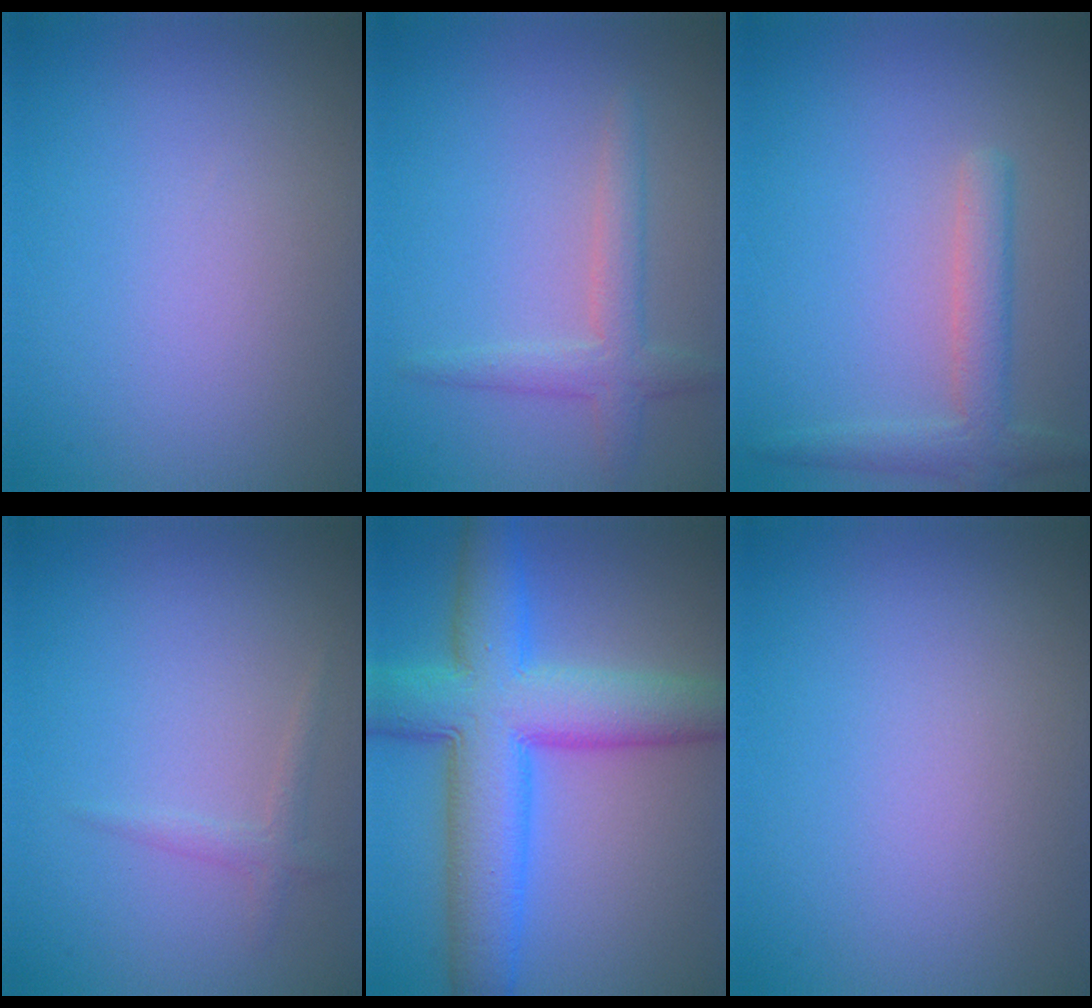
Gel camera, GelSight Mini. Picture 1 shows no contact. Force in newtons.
{"total": 2.5, "press": 2.5, "slide": 0.1}
{"total": 3.0, "press": 3.0, "slide": 0.1}
{"total": 1.1, "press": 1.1, "slide": 0.0}
{"total": 10.4, "press": 10.4, "slide": 0.3}
{"total": 0.0}